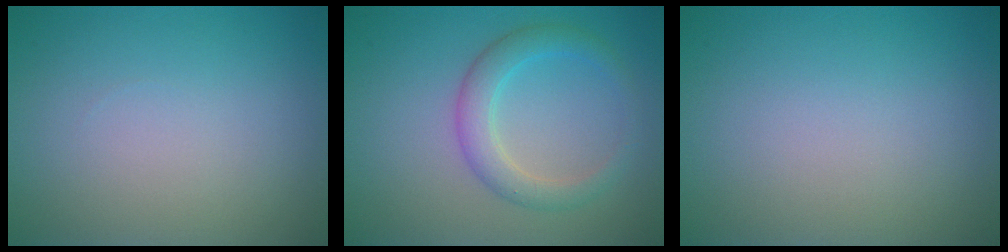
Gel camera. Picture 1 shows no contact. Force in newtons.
{"total": 3.1, "press": 3.1, "slide": 0.1}
{"total": 0.0}